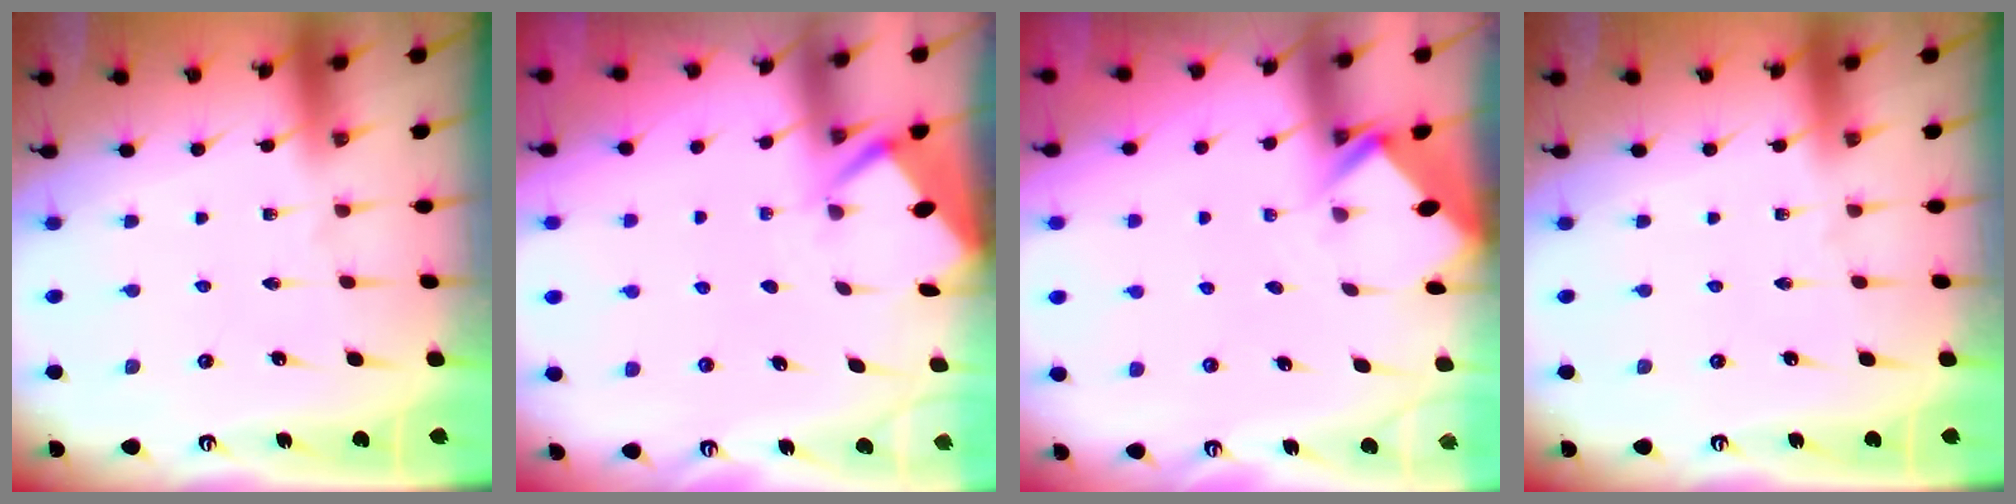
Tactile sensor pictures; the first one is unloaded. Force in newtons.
{"total": 2.8, "press": 2.7, "slide": 0.4}
{"total": 2.7, "press": 2.7, "slide": 0.2}
{"total": 0.0}